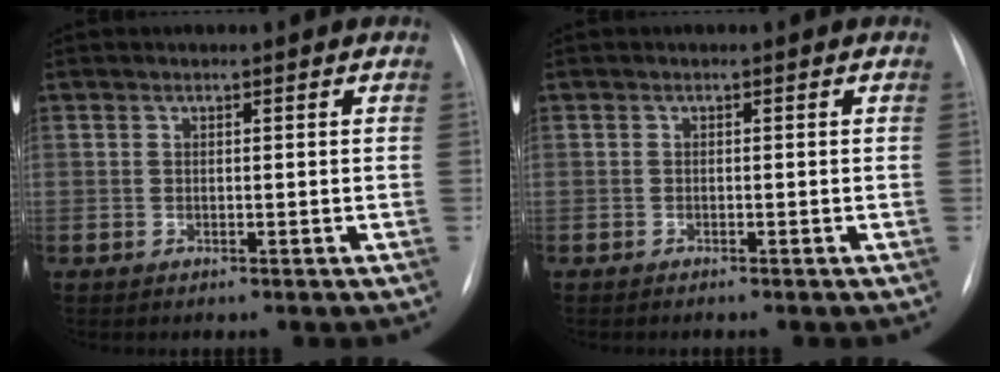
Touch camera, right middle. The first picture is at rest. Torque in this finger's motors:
{"motor_torque": [0.22, -0.47, 0.06, 0.01]}